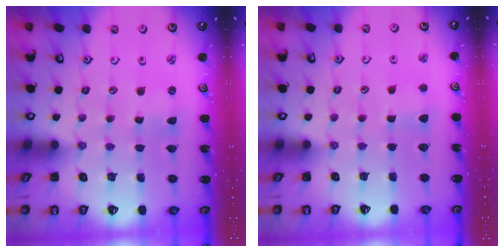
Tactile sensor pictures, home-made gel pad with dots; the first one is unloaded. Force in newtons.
{"total": 2.8, "press": 2.7, "slide": 0.4}